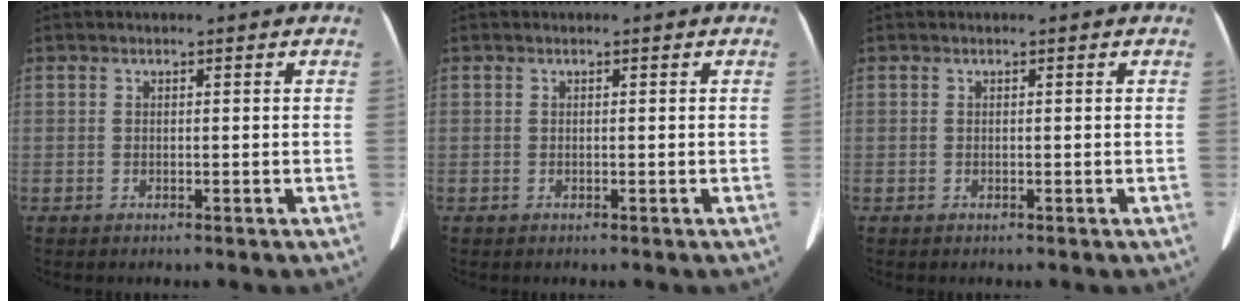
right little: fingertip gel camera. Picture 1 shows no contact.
{"total": 0.0}
{"total": 0.0}